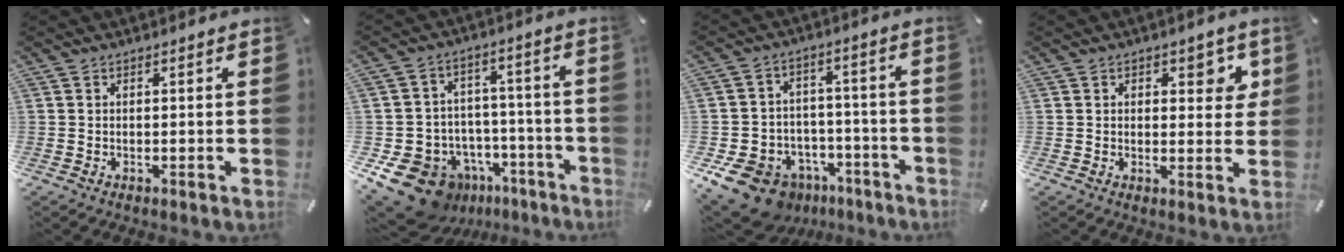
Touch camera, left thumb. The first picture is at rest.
{"total": 16.5, "force": [-9.5, 11.7, 6.7], "torque": [-0.111, 0.061, -0.147]}
{"total": 13.6, "force": [-8.4, 9.5, 5.0], "torque": [-0.088, 0.061, -0.137]}
{"total": 4.8, "force": [1.9, 3.0, 3.1], "torque": [-0.027, -0.004, 0.025]}